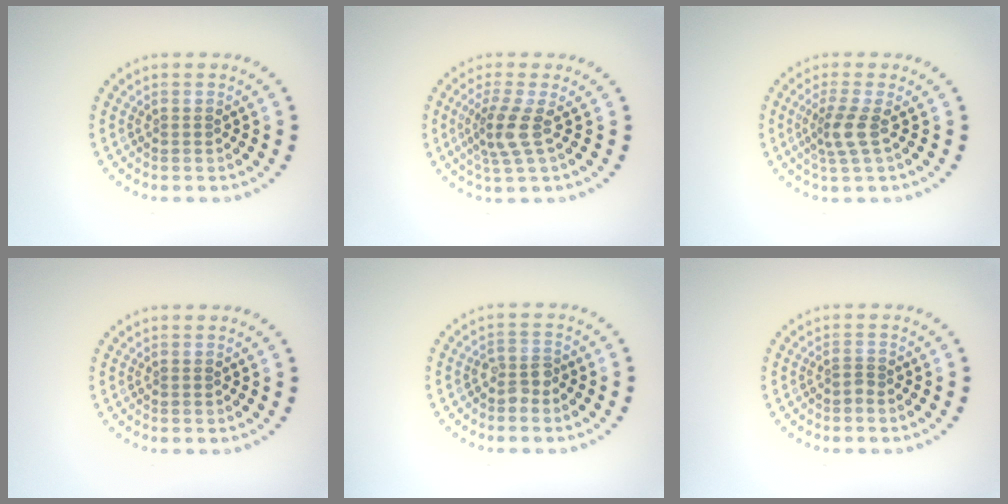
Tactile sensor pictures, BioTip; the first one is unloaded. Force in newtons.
{"total": 2.9, "press": 2.2, "slide": 1.9}
{"total": 2.5, "press": 1.9, "slide": 1.7}
{"total": 0.0}
{"total": 1.8, "press": 1.6, "slide": 0.8}
{"total": 0.6, "press": 0.3, "slide": 0.5}